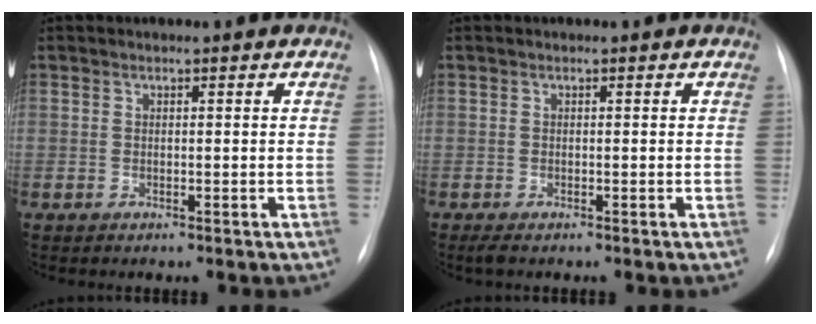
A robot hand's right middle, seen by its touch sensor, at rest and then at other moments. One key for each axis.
{"total": 1.2, "fx": -0.9, "fy": 0.3, "fz": 0.8, "tx": -0.014, "ty": -0.004, "tz": -0.013}